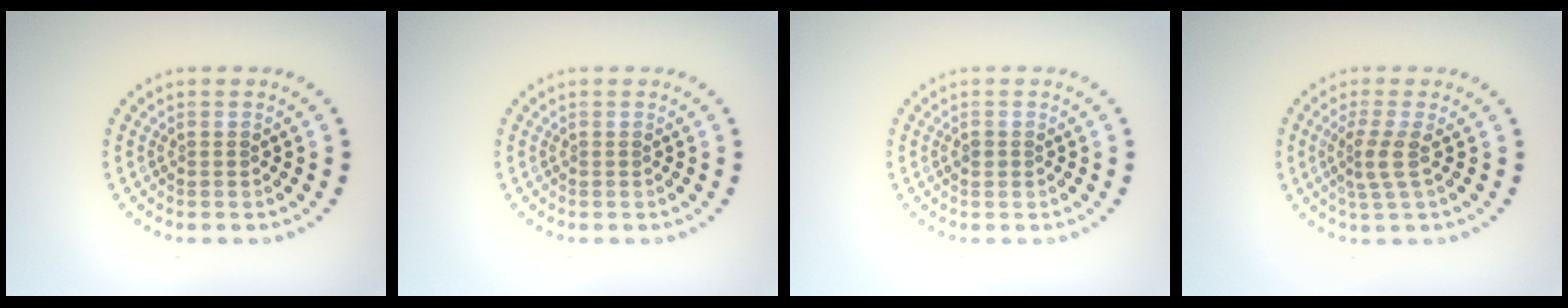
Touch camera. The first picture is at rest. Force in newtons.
{"total": 0.0}
{"total": 1.0, "press": 1.0, "slide": 0.1}
{"total": 2.4, "press": 1.7, "slide": 1.7}